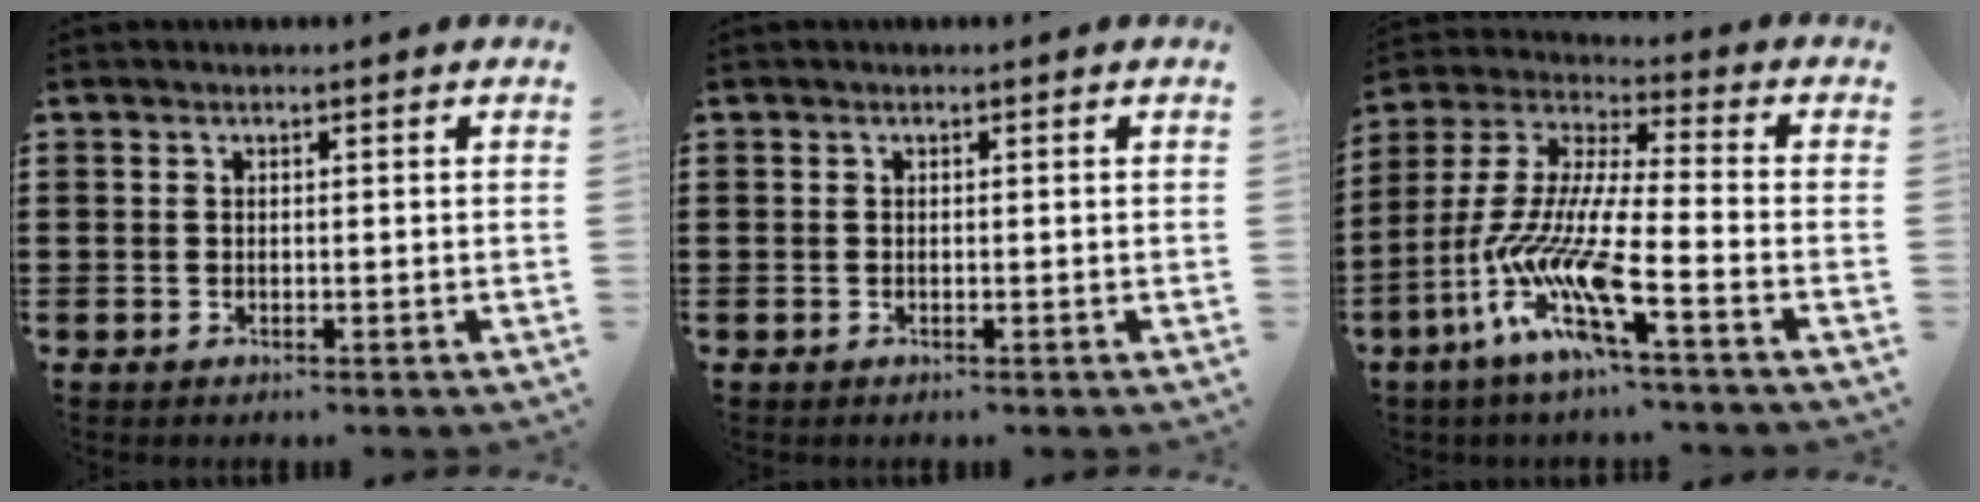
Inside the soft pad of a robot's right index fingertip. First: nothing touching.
{"total": 0.0}
{"total": 12.7, "force": [-7.7, 1.8, 10.0], "torque": [-0.241, -0.029, -0.164]}